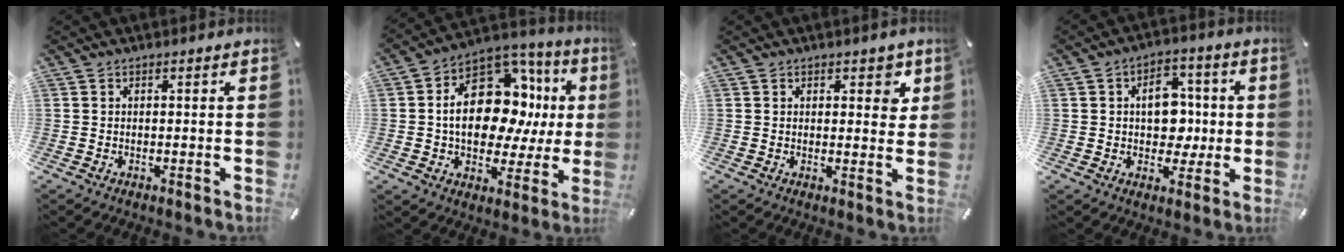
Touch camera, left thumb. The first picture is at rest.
{"total": 20.9, "force": [2.9, 13.7, 15.5], "torque": [-0.249, -0.016, 0.053]}
{"total": 4.0, "force": [2.1, 2.5, 2.4], "torque": [-0.010, -0.010, 0.029]}
{"total": 10.5, "force": [0.5, 8.0, 6.7], "torque": [-0.078, 0.006, 0.006]}